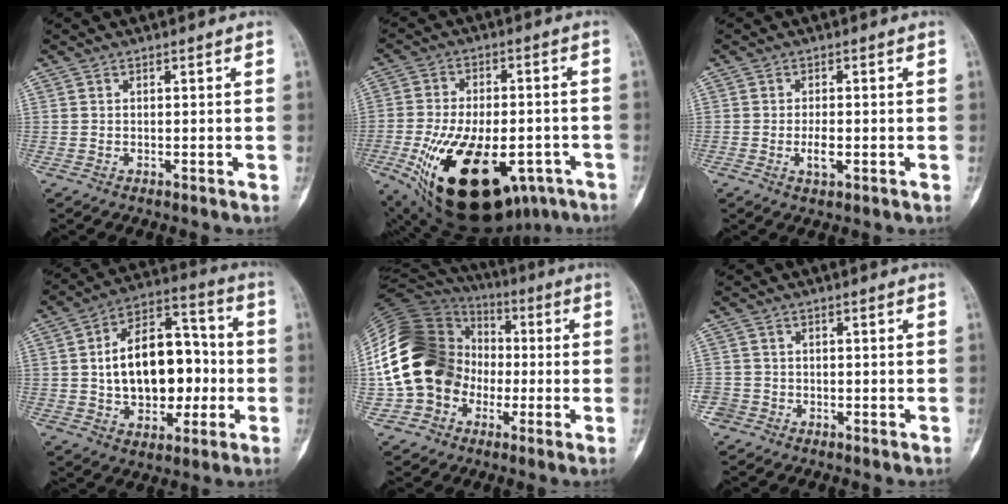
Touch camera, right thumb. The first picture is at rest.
{"total": 25.5, "force": [-10.6, 13.5, 18.8], "torque": [-0.313, 0.008, -0.145]}
{"total": 3.0, "force": [-0.8, 1.3, 2.6], "torque": [-0.046, 0.000, -0.012]}
{"total": 19.3, "force": [-0.6, 12.4, 14.8], "torque": [-0.197, 0.037, -0.005]}
{"total": 21.8, "force": [-2.2, 17.9, 12.1], "torque": [-0.229, 0.044, -0.037]}
{"total": 3.3, "force": [-1.5, 2.9, 0.4], "torque": [0.001, 0.012, -0.032]}